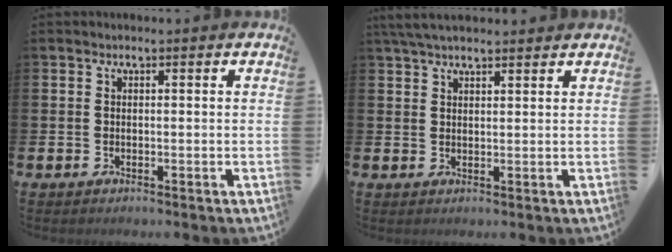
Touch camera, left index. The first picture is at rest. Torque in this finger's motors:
{"motor_torque": [1.03, -1.11, 0.59, 0.19]}